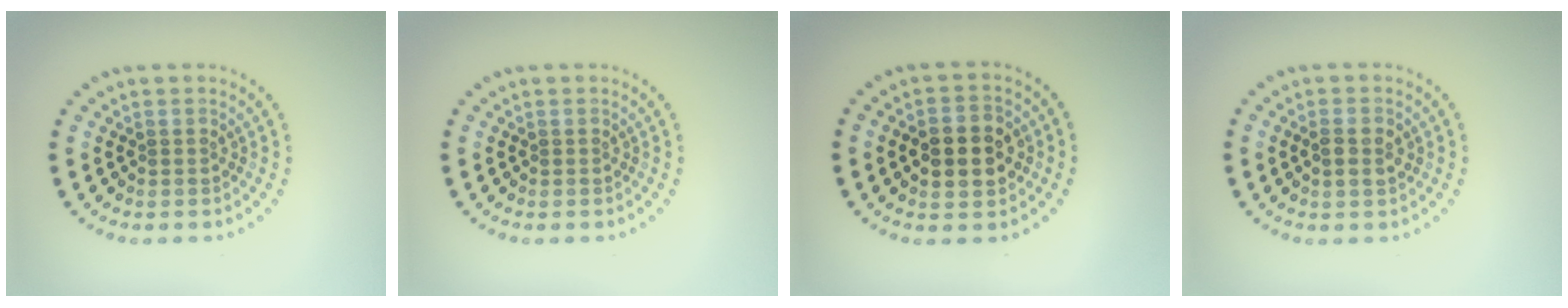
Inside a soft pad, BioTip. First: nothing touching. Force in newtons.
{"total": 0.0}
{"total": 5.0, "press": 5.0, "slide": 0.3}
{"total": 1.9, "press": 1.9, "slide": 0.1}